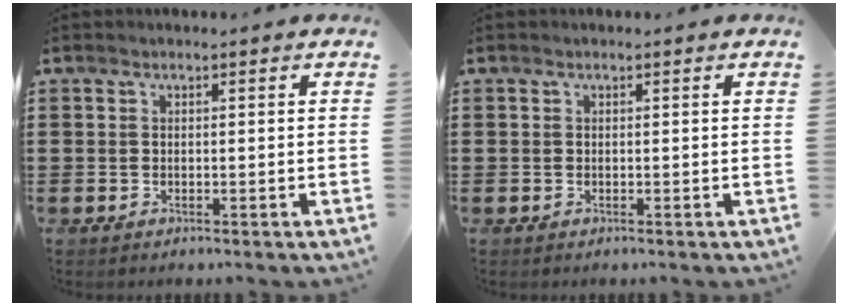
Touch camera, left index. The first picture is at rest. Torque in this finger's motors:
{"motor_torque": [-0.01, 0.00, 0.00, 0.00]}